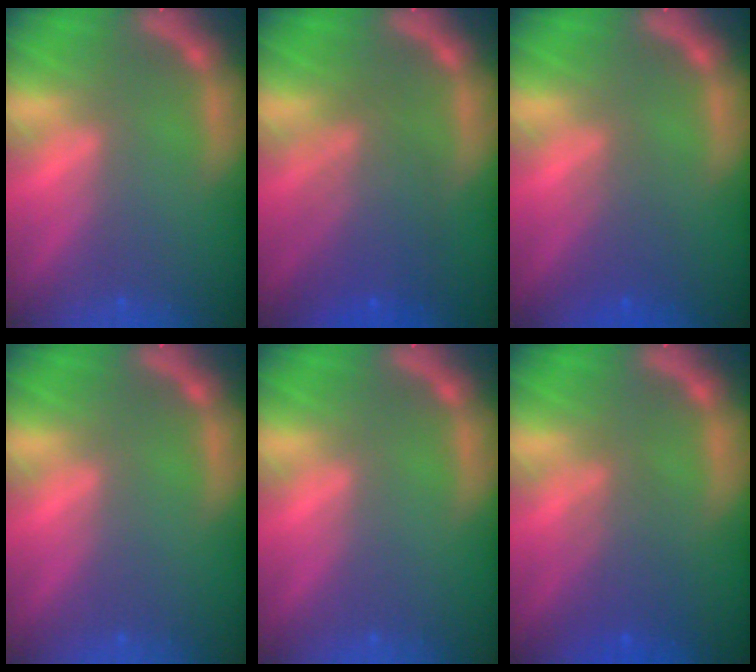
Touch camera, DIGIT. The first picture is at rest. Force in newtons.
{"total": 6.0}
{"total": 2.5}
{"total": 0.0}
{"total": 0.0}
{"total": 3.6}